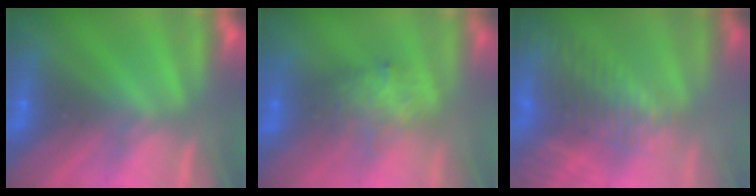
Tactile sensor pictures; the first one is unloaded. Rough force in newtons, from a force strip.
{"total": 2.6}
{"total": 7.8}